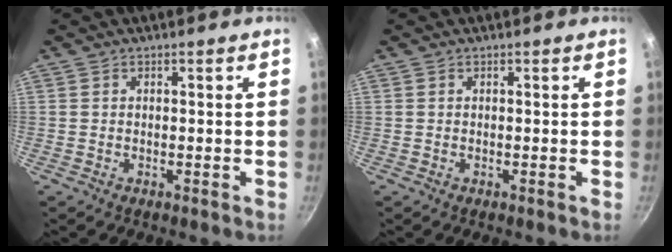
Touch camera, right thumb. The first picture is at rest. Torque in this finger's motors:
{"motor_torque": [-0.01, 0.00, 0.00, 0.00, 0.01]}